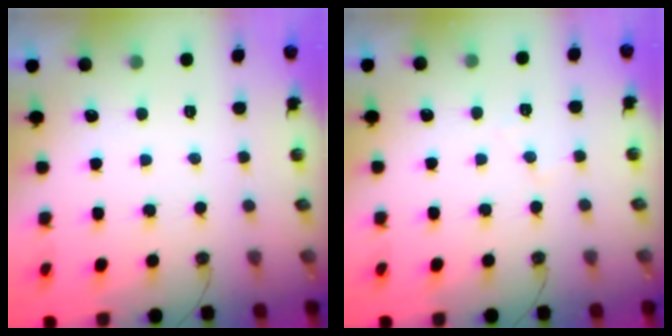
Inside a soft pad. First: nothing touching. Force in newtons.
{"total": 4.6, "press": 4.5, "slide": 0.7}